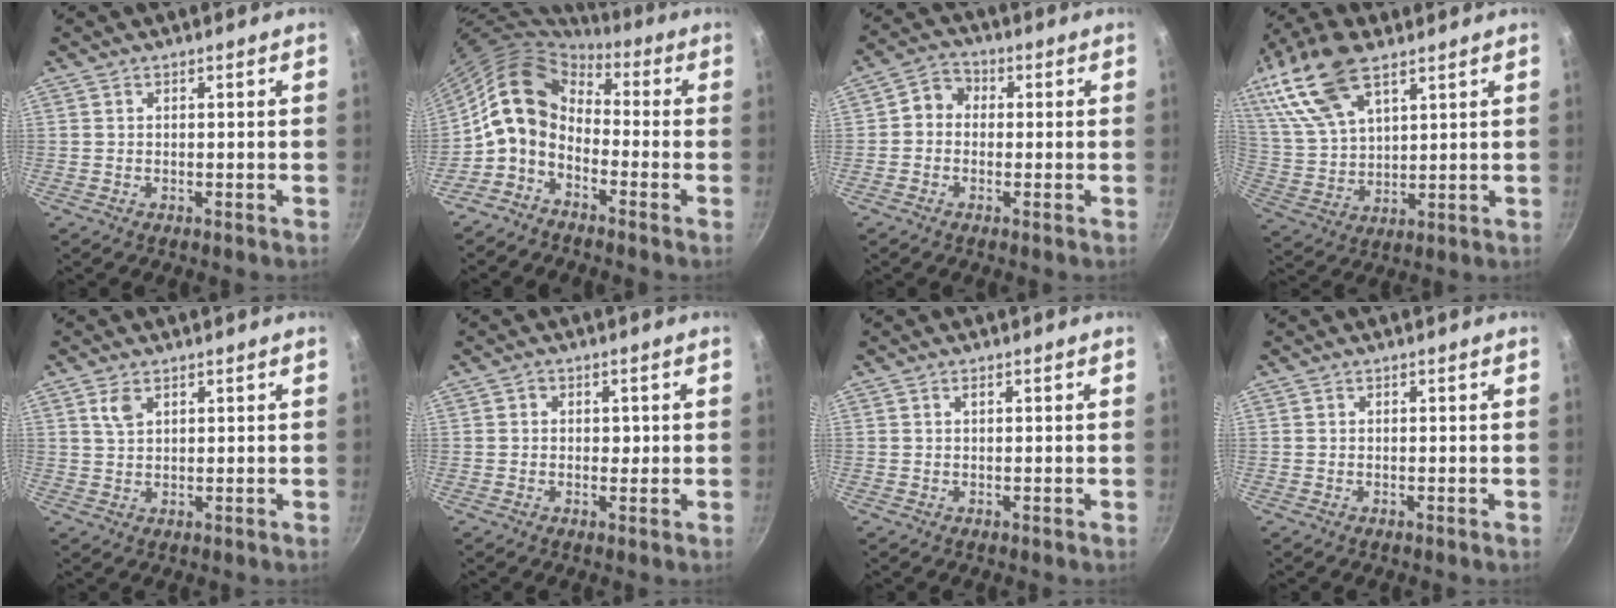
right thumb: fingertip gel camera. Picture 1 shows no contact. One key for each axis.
{"total": 9.7, "fx": -1.9, "fy": 7.0, "fz": 6.4, "tx": -0.100, "ty": 0.042, "tz": -0.056}
{"total": 4.5, "fx": -0.1, "fy": 3.9, "fz": 2.2, "tx": -0.018, "ty": 0.012, "tz": -0.021}
{"total": 16.9, "fx": 9.6, "fy": 7.9, "fz": 11.5, "tx": -0.225, "ty": -0.011, "tz": 0.194}
{"total": 2.9, "fx": 1.5, "fy": 1.6, "fz": 1.9, "tx": -0.034, "ty": -0.006, "tz": 0.032}
{"total": 2.2, "fx": 0.0, "fy": 1.7, "fz": 1.4, "tx": -0.014, "ty": -0.001, "tz": -0.001}
{"total": 0.6, "fx": 0.1, "fy": 0.2, "fz": 0.5, "tx": -0.009, "ty": 0.001, "tz": 0.001}
{"total": 0.0}